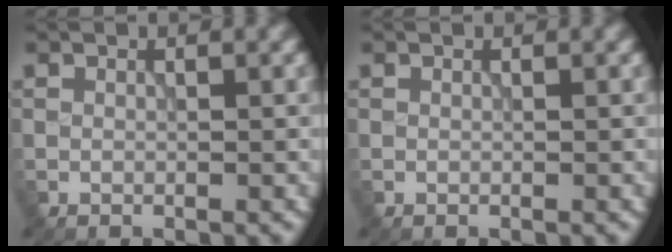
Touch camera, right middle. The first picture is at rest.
{"total": 0.0}